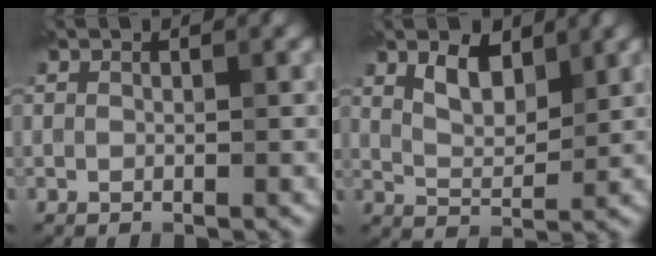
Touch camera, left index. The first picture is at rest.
{"total": 3.2, "force": [1.9, 1.5, 2.0], "torque": [-0.042, 0.005, 0.035]}